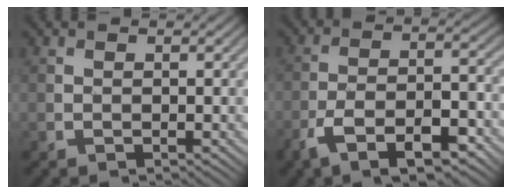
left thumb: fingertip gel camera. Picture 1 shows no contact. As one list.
[{"total": 9.8, "force": [-6.1, 3.5, 6.8], "torque": [-0.119, -0.004, -0.114]}]